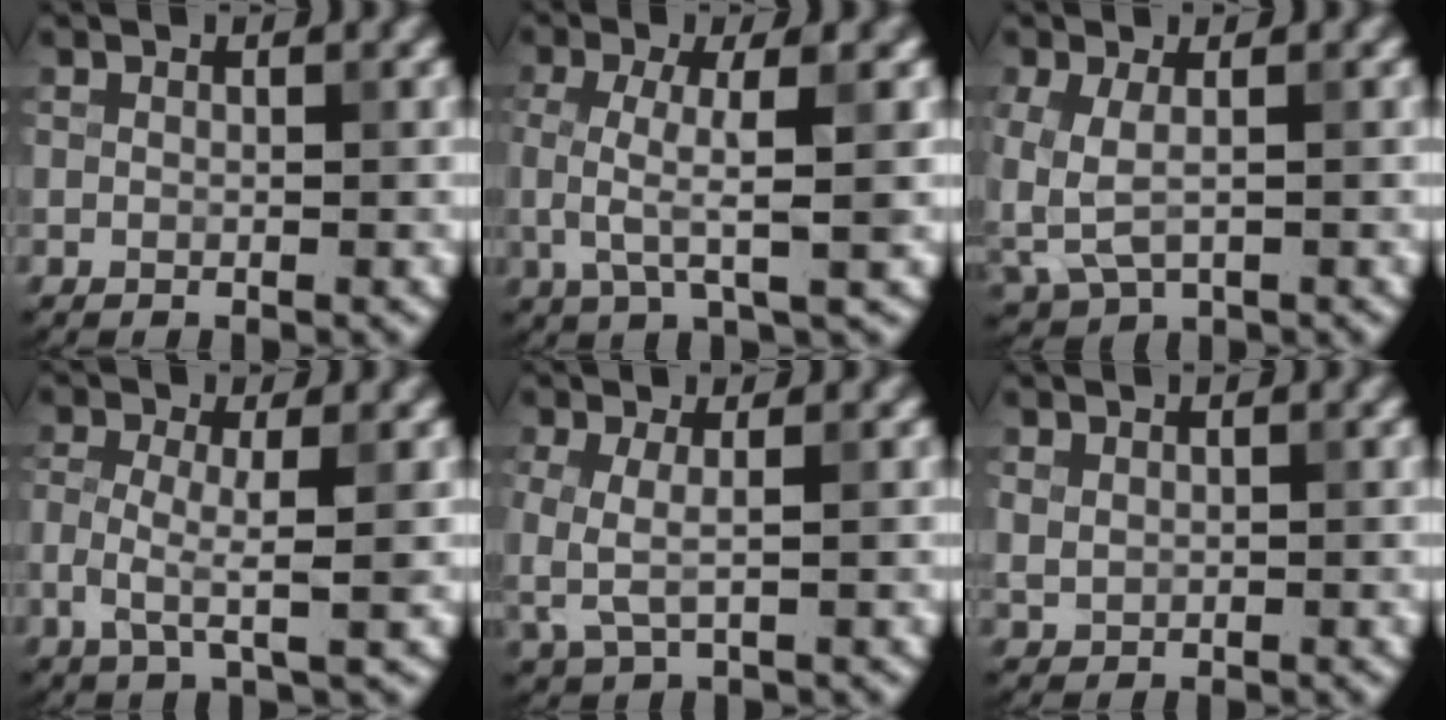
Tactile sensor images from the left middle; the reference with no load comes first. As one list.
[{"total": 4.7, "force": [-0.3, 1.1, 4.6], "torque": [-0.094, 0.000, -0.010]}, {"total": 3.7, "force": [-0.3, 2.3, 2.8], "torque": [-0.082, -0.008, -0.004]}, {"total": 3.3, "force": [-0.6, 0.8, 3.2], "torque": [-0.071, -0.008, -0.016]}, {"total": 2.4, "force": [-0.3, 0.8, 2.3], "torque": [-0.064, -0.005, -0.005]}, {"total": 1.1, "force": [0.3, 0.8, 0.6], "torque": [-0.017, -0.001, 0.013]}]